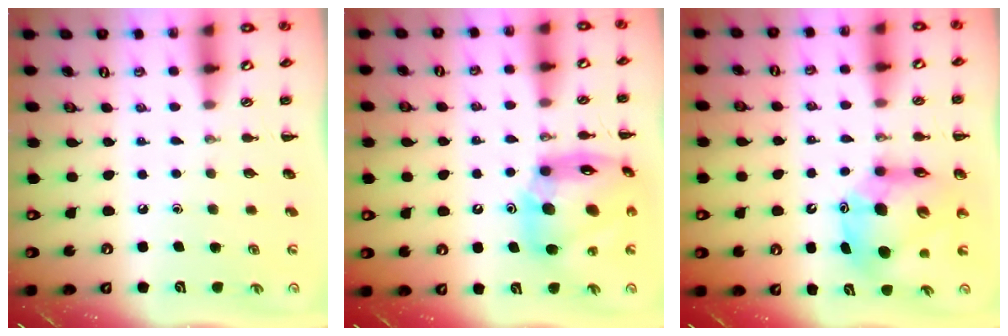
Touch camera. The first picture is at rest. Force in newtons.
{"total": 17.0, "press": 16.3, "slide": 4.7}
{"total": 13.1, "press": 12.5, "slide": 3.8}